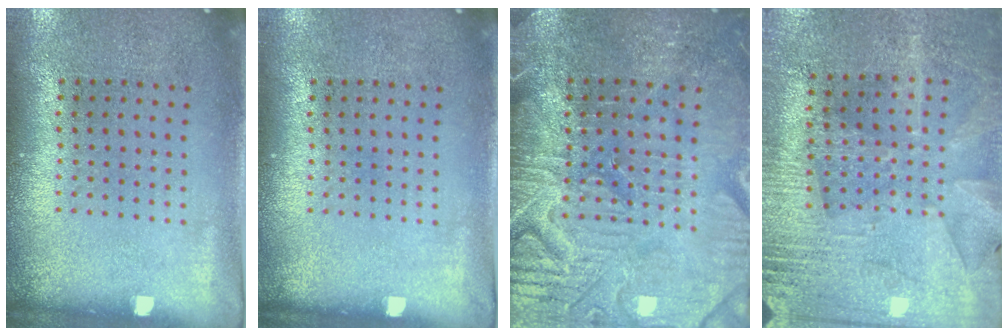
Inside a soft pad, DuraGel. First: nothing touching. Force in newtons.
{"total": 0.0}
{"total": 4.1, "press": 3.9, "slide": 1.4}
{"total": 2.8, "press": 2.7, "slide": 0.6}